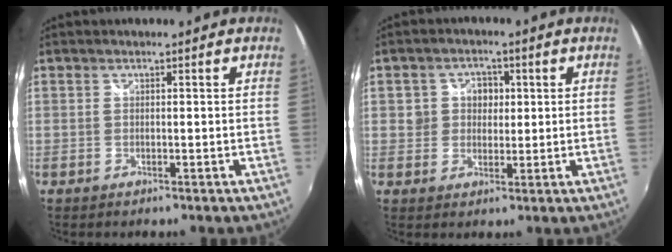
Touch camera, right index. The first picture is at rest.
{"total": 4.6, "force": [0.6, 4.3, 1.4], "torque": [-0.017, 0.013, 0.008]}